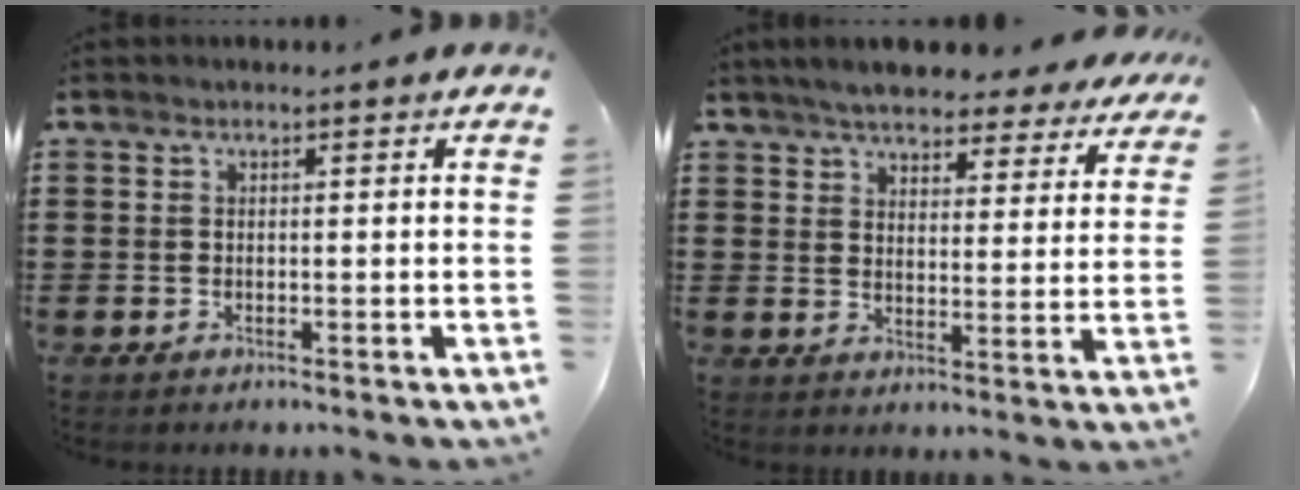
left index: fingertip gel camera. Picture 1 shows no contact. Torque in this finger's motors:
{"motor_torque": [1.72, -0.42, 1.05, 0.21]}